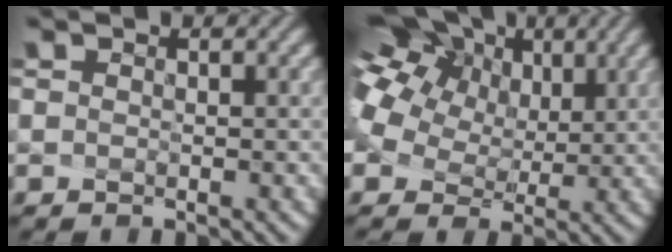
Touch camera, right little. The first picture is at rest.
{"total": 16.0, "force": [7.1, 10.9, 9.4], "torque": [-0.242, 0.040, 0.142]}